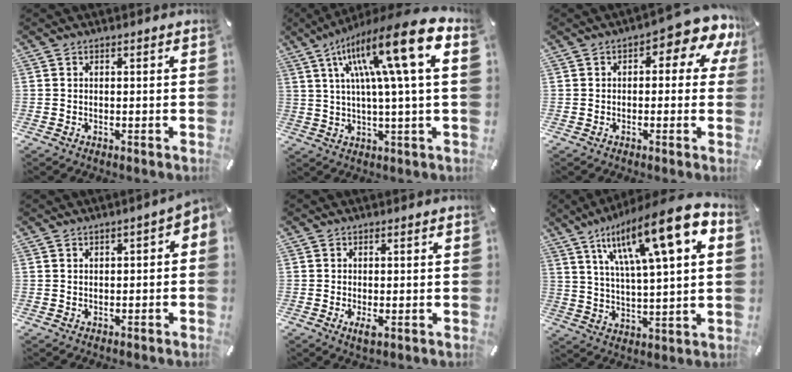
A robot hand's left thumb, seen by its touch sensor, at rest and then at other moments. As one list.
[{"total": 20.1, "force": [7.2, 2.6, 18.5], "torque": [-0.333, -0.028, 0.093]}, {"total": 8.6, "force": [3.6, 3.5, 6.9], "torque": [-0.090, -0.026, 0.056]}, {"total": 2.5, "force": [-0.5, 1.3, 2.1], "torque": [-0.029, 0.005, -0.012]}, {"total": 2.6, "force": [-0.4, 0.5, 2.5], "torque": [-0.049, -0.008, -0.007]}, {"total": 18.5, "force": [10.0, 3.9, 15.1], "torque": [-0.269, -0.048, 0.154]}]